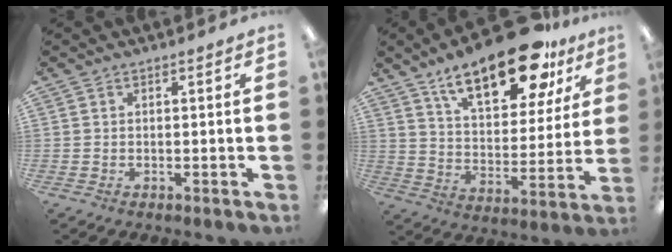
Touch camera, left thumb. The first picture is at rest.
{"total": 21.3, "force": [13.7, 8.9, 13.6], "torque": [-0.209, -0.063, 0.228]}